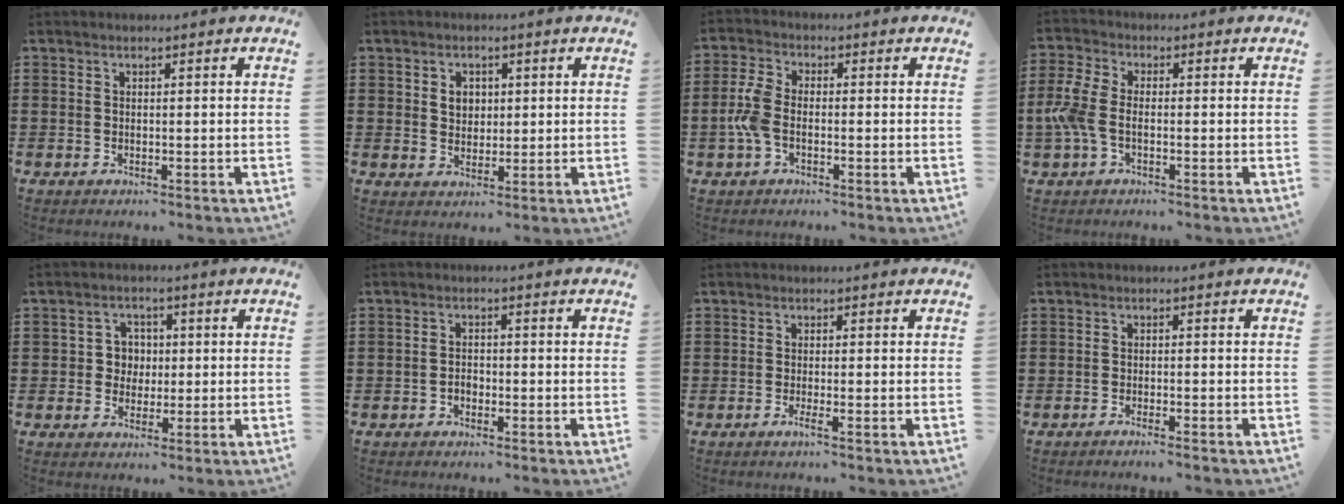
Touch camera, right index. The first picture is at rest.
{"total": 2.8, "force": [0.8, 2.3, 1.4], "torque": [-0.035, 0.011, 0.013]}
{"total": 5.1, "force": [-1.2, 2.8, 4.1], "torque": [-0.114, -0.008, -0.032]}
{"total": 5.1, "force": [-1.3, 2.8, 4.1], "torque": [-0.115, -0.006, -0.034]}
{"total": 3.7, "force": [0.0, 3.4, 1.3], "torque": [-0.039, 0.011, -0.005]}
{"total": 1.5, "force": [-0.8, 1.0, 0.7], "torque": [-0.017, 0.000, -0.016]}
{"total": 1.4, "force": [-0.8, 0.0, 1.1], "torque": [-0.026, -0.007, -0.017]}
{"total": 1.2, "force": [-1.1, -0.2, 0.4], "torque": [-0.007, 0.000, -0.022]}